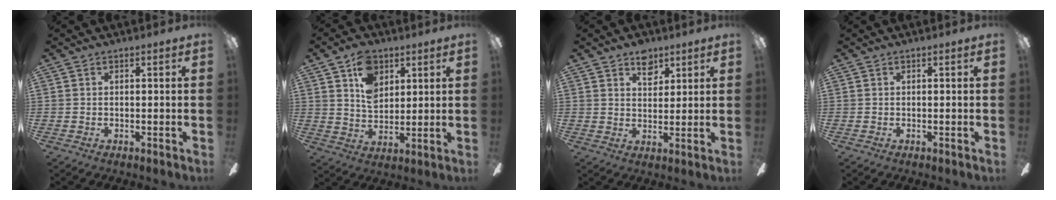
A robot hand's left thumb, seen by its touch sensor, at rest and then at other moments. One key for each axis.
{"total": 10.0, "fx": 5.2, "fy": 6.9, "fz": 5.2, "tx": -0.081, "ty": -0.005, "tz": 0.095}
{"total": 6.1, "fx": 4.2, "fy": 3.7, "fz": 2.5, "tx": -0.024, "ty": -0.015, "tz": 0.071}
{"total": 0.0}